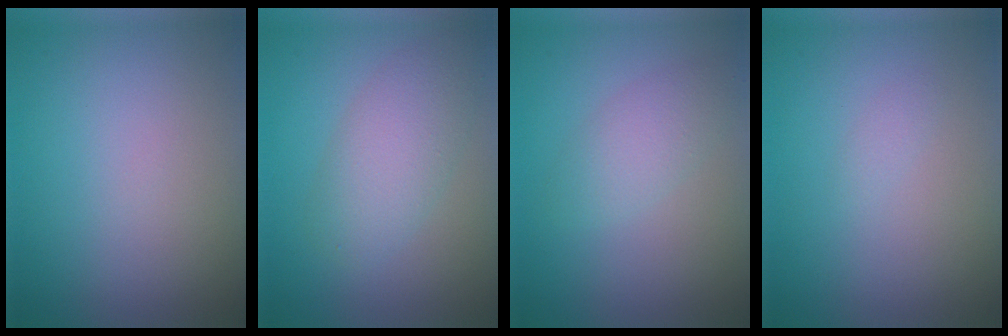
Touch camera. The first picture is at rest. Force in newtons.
{"total": 4.3, "press": 4.3, "slide": 0.1}
{"total": 2.5, "press": 2.5, "slide": 0.1}
{"total": 0.6, "press": 0.6, "slide": 0.0}